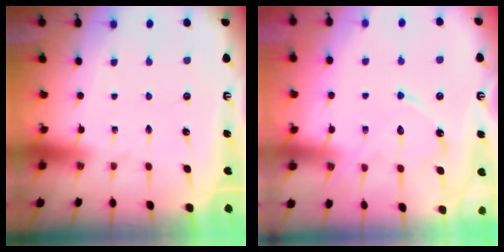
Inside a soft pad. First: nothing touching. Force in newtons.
{"total": 12.9, "press": 12.8, "slide": 1.3}